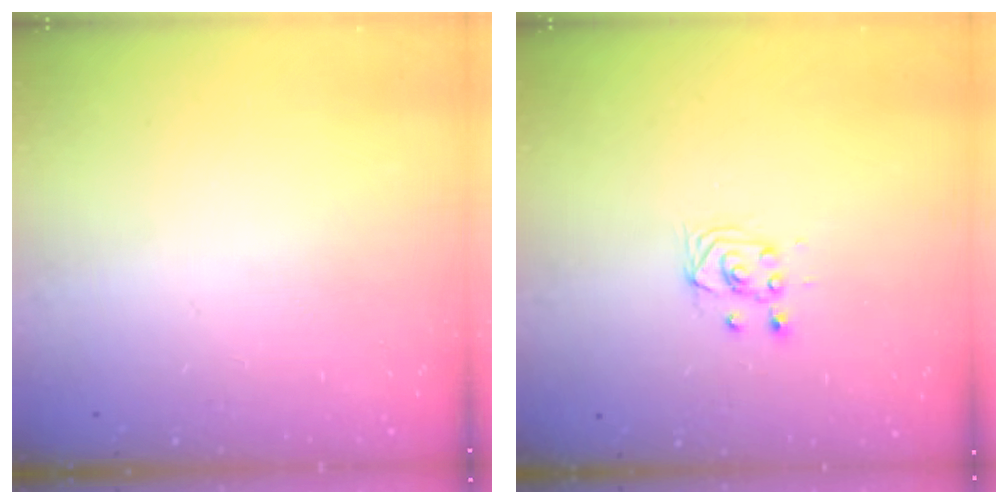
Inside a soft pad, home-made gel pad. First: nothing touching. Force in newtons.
{"total": 3.2, "press": 2.9, "slide": 1.4}